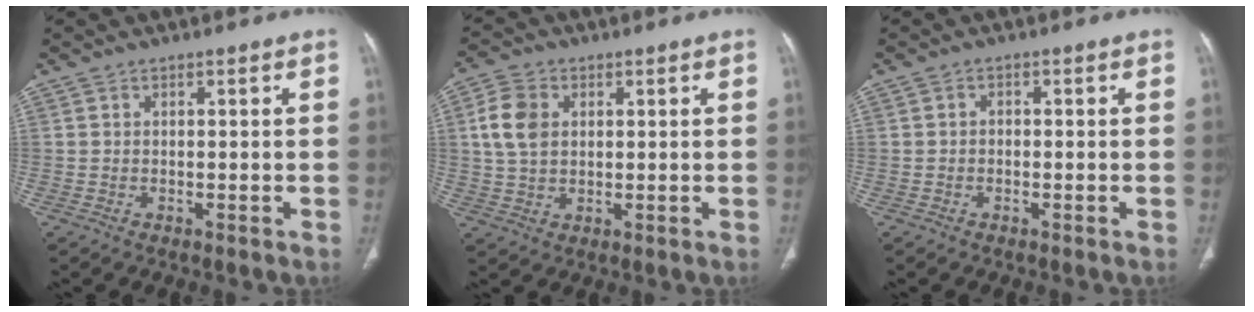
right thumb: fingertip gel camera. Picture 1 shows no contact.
{"total": 7.5, "force": [1.7, 5.4, 4.9], "torque": [-0.091, 0.003, 0.033]}
{"total": 0.9, "force": [-0.2, 0.7, 0.5], "torque": [-0.001, 0.003, -0.007]}